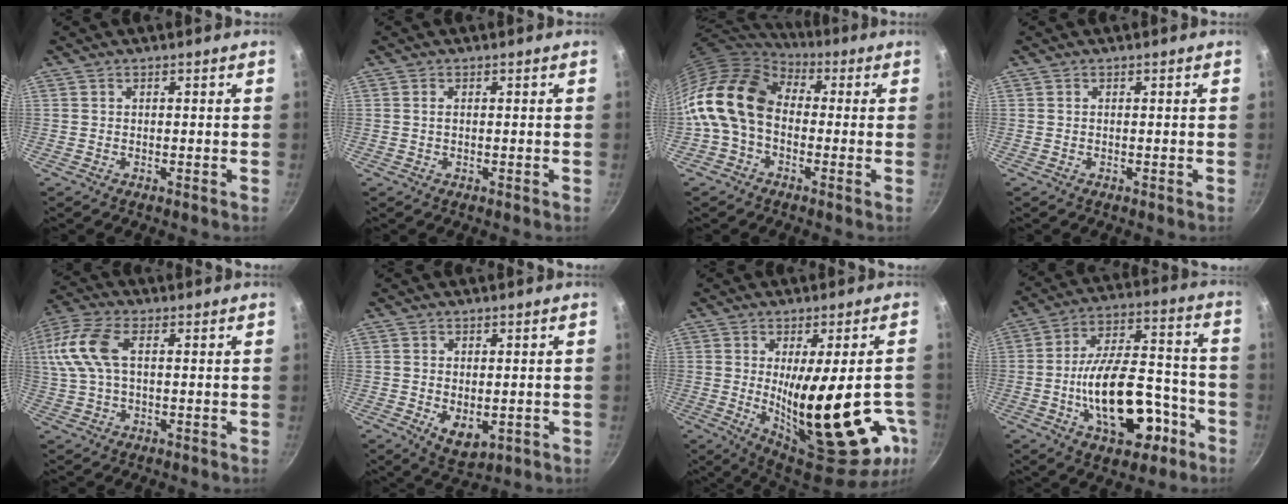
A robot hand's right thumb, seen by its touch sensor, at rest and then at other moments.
{"total": 0.9, "force": [0.2, 0.4, 0.8], "torque": [-0.015, 0.001, 0.002]}
{"total": 16.9, "force": [-0.5, 12.1, 11.8], "torque": [-0.215, 0.034, -0.028]}
{"total": 0.0}
{"total": 13.3, "force": [2.6, 7.2, 10.9], "torque": [-0.242, 0.023, 0.040]}
{"total": 5.9, "force": [-0.6, 3.7, 4.6], "torque": [-0.067, -0.016, 0.002]}
{"total": 26.2, "force": [-4.7, 8.7, 24.2], "torque": [-0.316, -0.038, -0.038]}
{"total": 20.6, "force": [-7.1, 10.6, 16.1], "torque": [-0.228, 0.065, -0.098]}